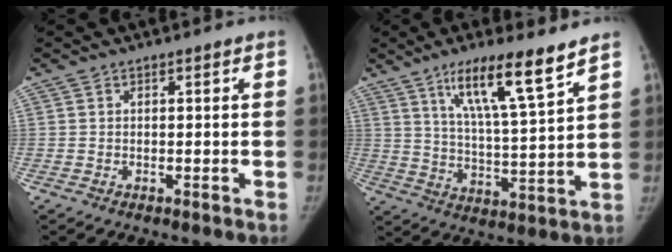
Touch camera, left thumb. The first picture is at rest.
{"total": 13.6, "force": [8.7, 1.6, 10.3], "torque": [-0.173, -0.048, 0.155]}